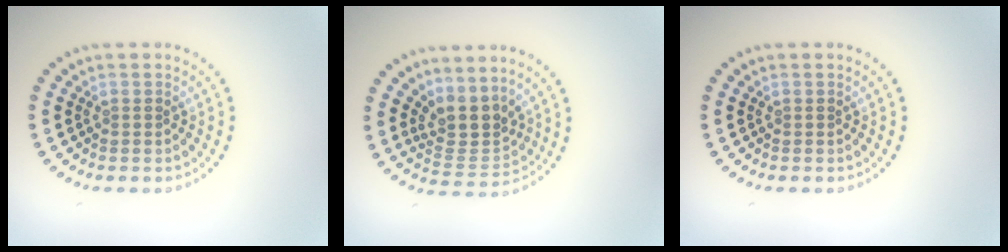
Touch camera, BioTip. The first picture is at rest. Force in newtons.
{"total": 3.4, "press": 2.5, "slide": 2.4}
{"total": 0.0}